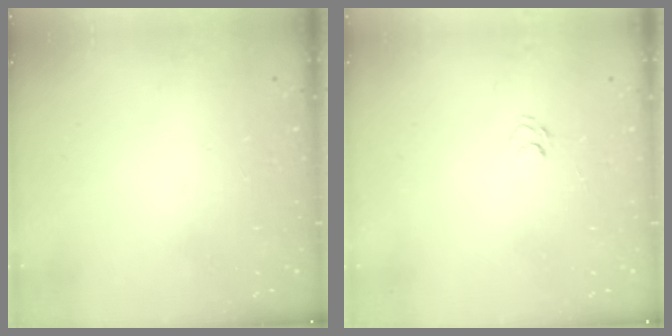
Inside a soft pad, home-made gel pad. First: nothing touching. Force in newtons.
{"total": 5.8, "press": 5.7, "slide": 1.1}